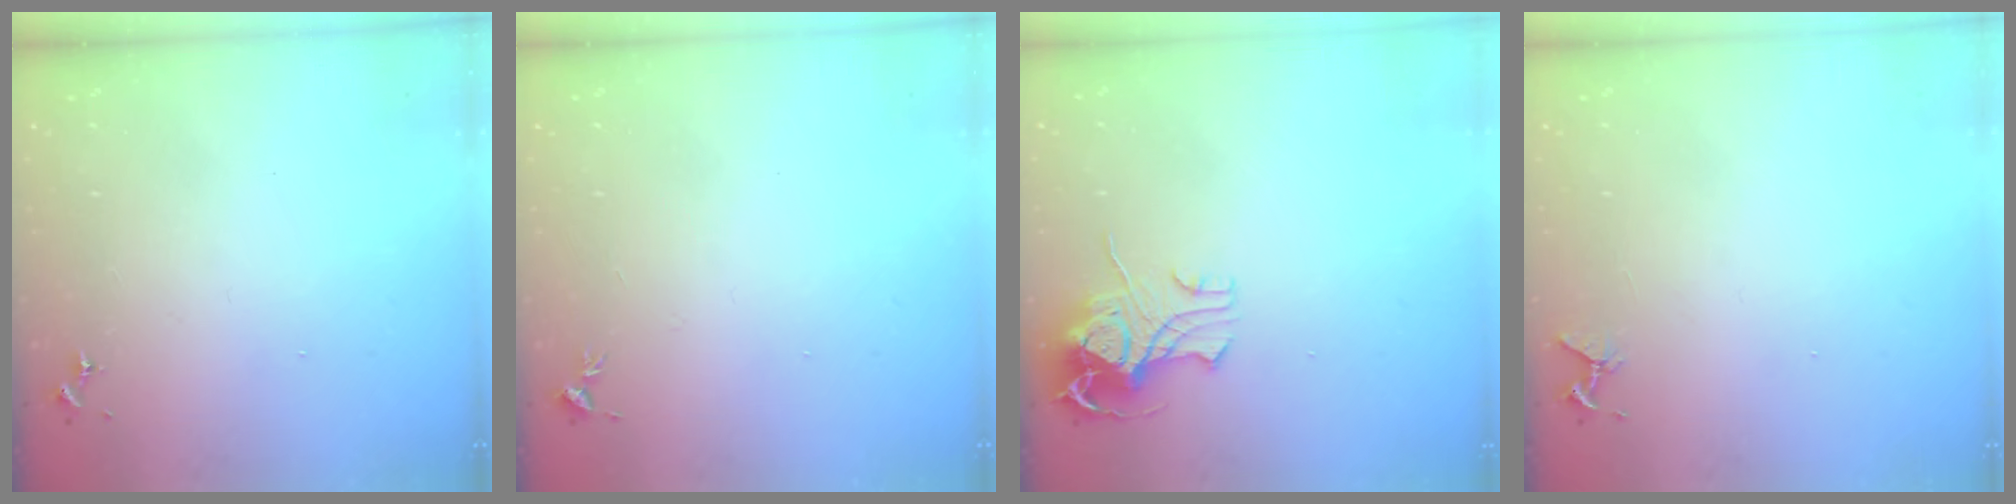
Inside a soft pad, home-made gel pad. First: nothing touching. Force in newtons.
{"total": 3.4, "press": 3.3, "slide": 0.5}
{"total": 10.7, "press": 10.6, "slide": 1.4}
{"total": 4.2, "press": 4.2, "slide": 0.4}